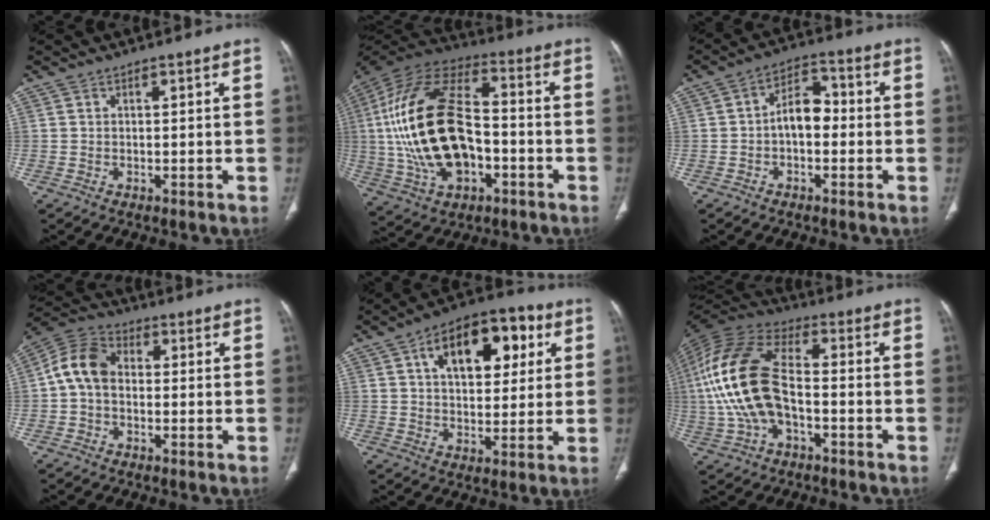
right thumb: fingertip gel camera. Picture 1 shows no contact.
{"total": 25.6, "force": [-2.6, 14.6, 20.8], "torque": [-0.416, 0.023, -0.040]}
{"total": 7.0, "force": [-0.9, 4.4, 5.4], "torque": [-0.069, 0.029, -0.026]}
{"total": 8.8, "force": [-0.2, 6.4, 6.0], "torque": [-0.101, 0.028, -0.017]}
{"total": 16.4, "force": [5.8, 9.1, 12.3], "torque": [-0.134, 0.010, 0.083]}
{"total": 18.3, "force": [-2.2, 9.9, 15.2], "torque": [-0.323, 0.033, -0.044]}